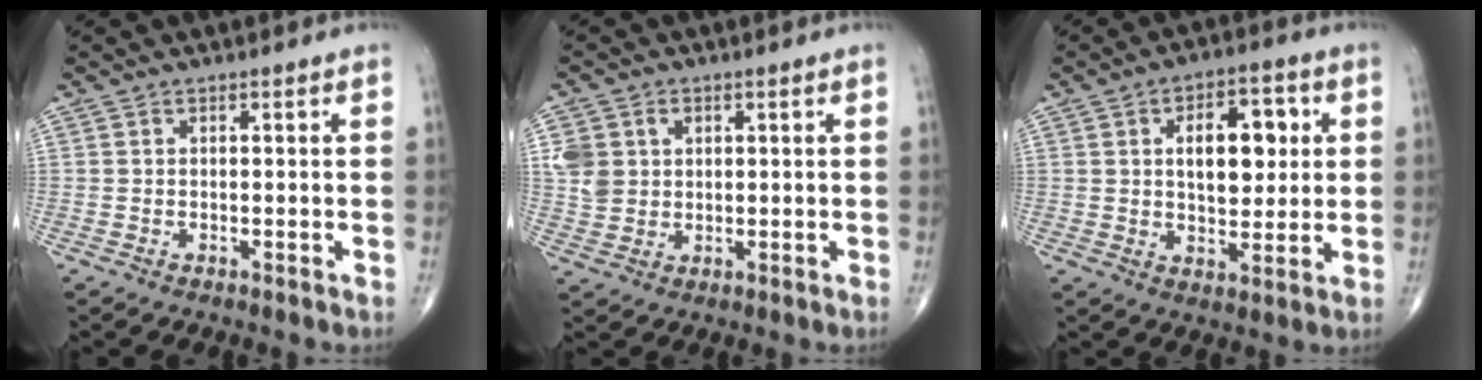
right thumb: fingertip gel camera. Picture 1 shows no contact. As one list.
[{"total": 6.7, "force": [1.8, 5.6, 3.2], "torque": [-0.050, -0.001, 0.042]}, {"total": 11.8, "force": [2.5, 6.5, 9.5], "torque": [-0.105, 0.000, 0.039]}]